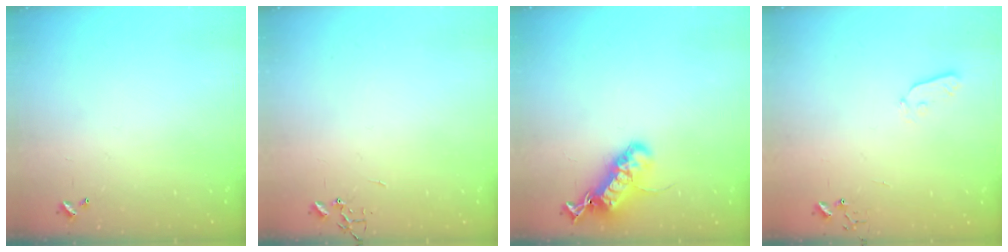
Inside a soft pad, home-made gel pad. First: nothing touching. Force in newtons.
{"total": 0.0}
{"total": 17.9, "press": 17.9, "slide": 0.5}
{"total": 4.0, "press": 3.8, "slide": 0.9}